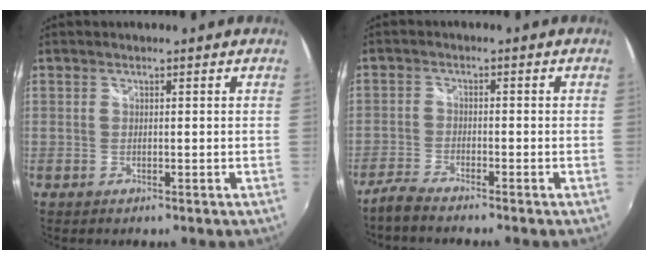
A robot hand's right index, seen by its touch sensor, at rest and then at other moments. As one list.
[{"total": 4.0, "force": [-3.7, 0.3, 1.5], "torque": [-0.049, -0.008, -0.077]}]